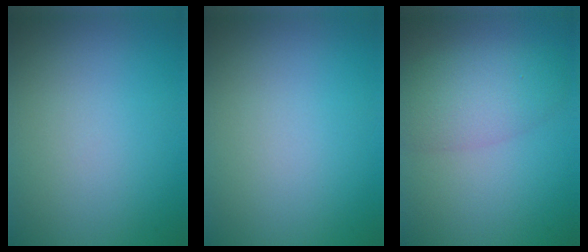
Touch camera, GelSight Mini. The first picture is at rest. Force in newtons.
{"total": 0.0}
{"total": 5.0, "press": 5.0, "slide": 0.3}